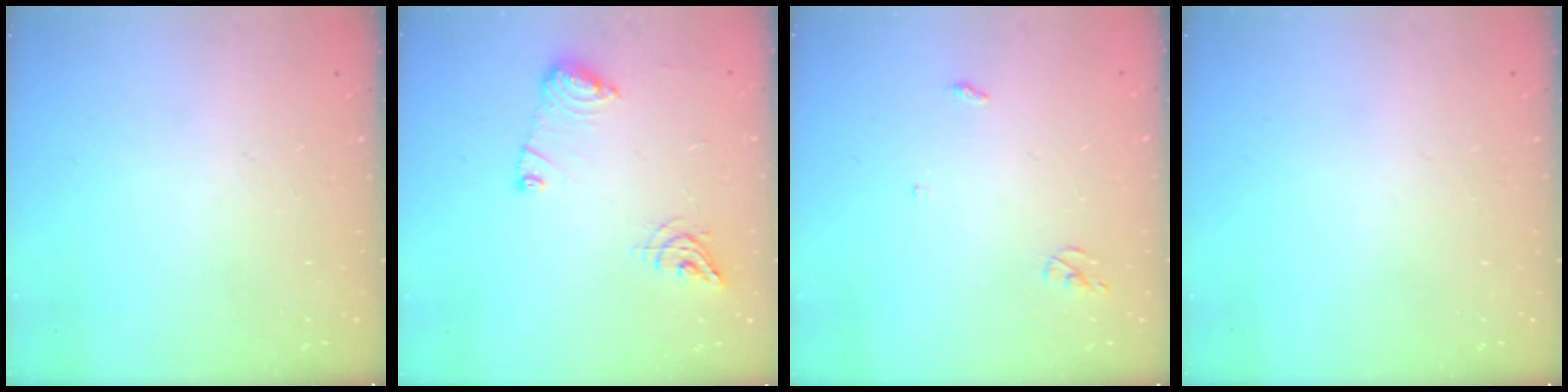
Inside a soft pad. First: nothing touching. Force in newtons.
{"total": 10.7, "press": 10.6, "slide": 1.1}
{"total": 2.6, "press": 2.6, "slide": 0.2}
{"total": 0.0}